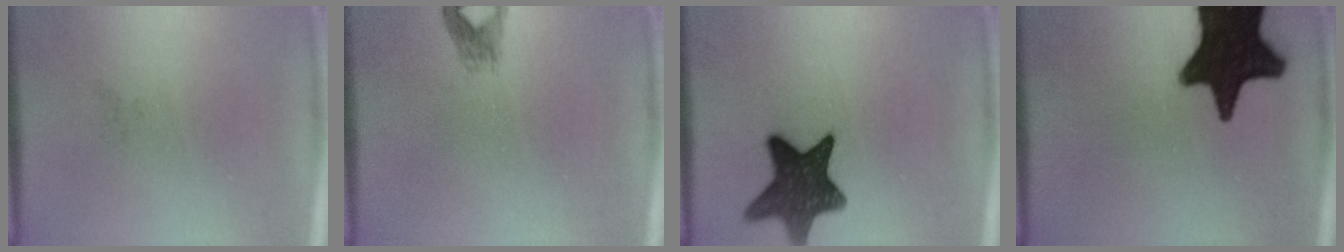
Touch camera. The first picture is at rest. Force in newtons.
{"total": 1.5}
{"total": 12.3}
{"total": 19.1}